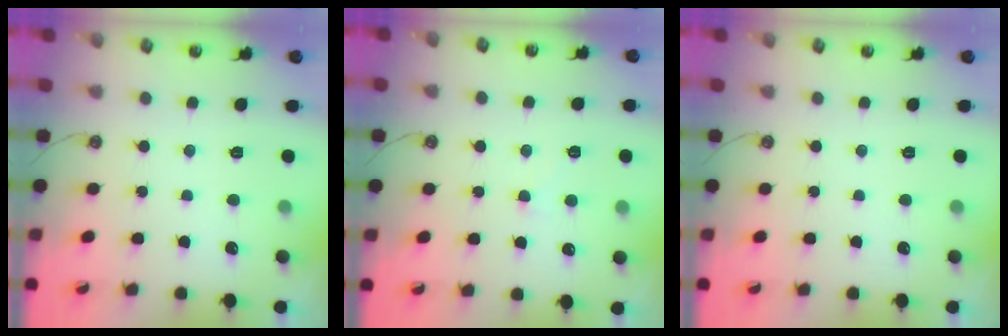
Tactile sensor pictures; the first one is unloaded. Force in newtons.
{"total": 2.7, "press": 2.7, "slide": 0.5}
{"total": 0.0}